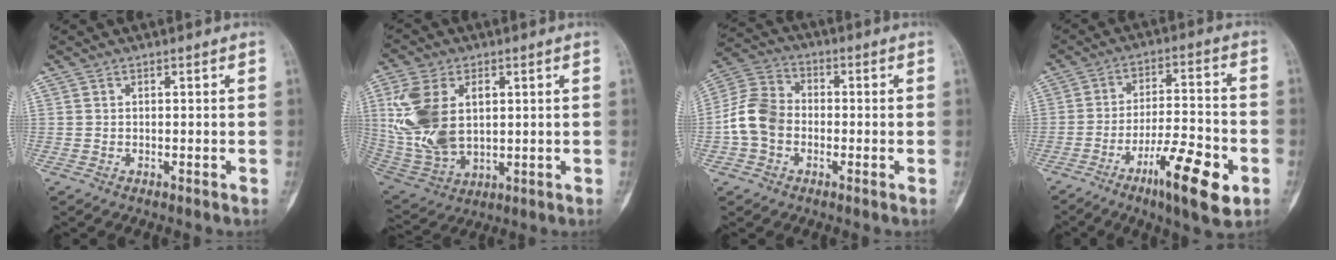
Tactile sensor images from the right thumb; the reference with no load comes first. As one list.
[{"total": 16.3, "force": [2.8, 10.4, 12.2], "torque": [-0.248, -0.007, 0.066]}, {"total": 9.6, "force": [-1.7, 7.5, 5.8], "torque": [-0.107, 0.031, -0.047]}, {"total": 14.7, "force": [-6.6, 3.6, 12.6], "torque": [-0.201, 0.030, -0.104]}]